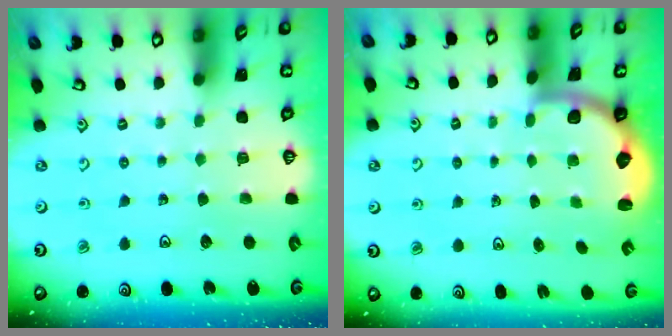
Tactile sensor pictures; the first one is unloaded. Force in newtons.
{"total": 2.2, "press": 2.1, "slide": 0.8}